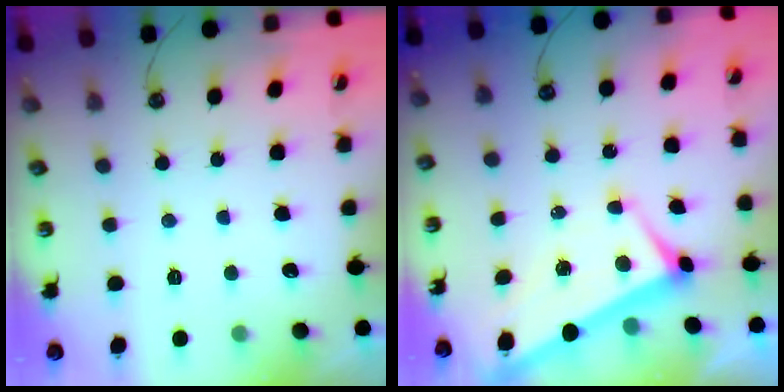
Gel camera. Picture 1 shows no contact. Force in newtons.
{"total": 2.9, "press": 2.8, "slide": 0.9}